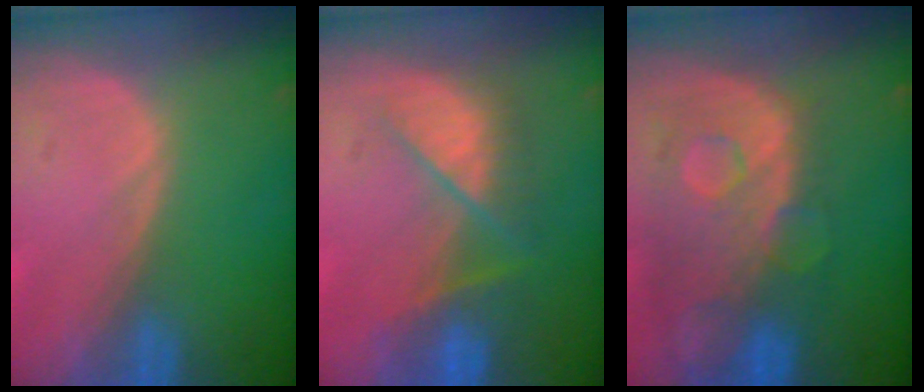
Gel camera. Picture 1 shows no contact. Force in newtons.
{"total": 7.3, "press": 7.1, "slide": 1.7}
{"total": 11.2, "press": 9.7, "slide": 5.6}